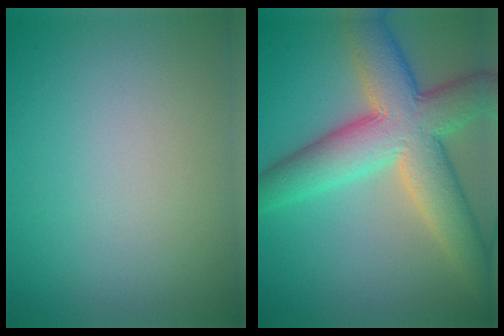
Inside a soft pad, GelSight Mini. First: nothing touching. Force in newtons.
{"total": 9.9, "press": 9.9, "slide": 0.6}